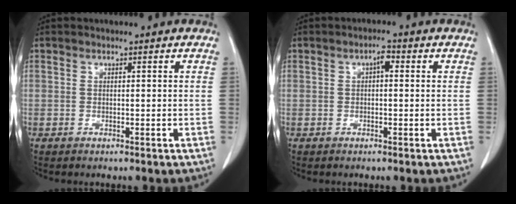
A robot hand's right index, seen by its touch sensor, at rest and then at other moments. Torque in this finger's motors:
{"motor_torque": [0.31, 0.05, 0.03, 0.02]}